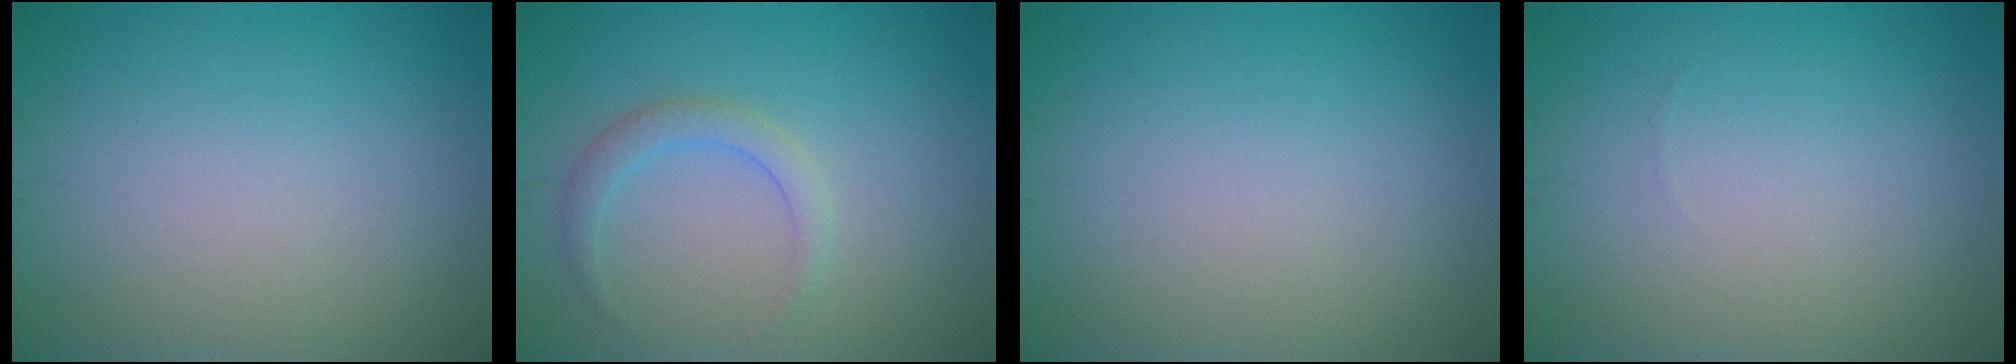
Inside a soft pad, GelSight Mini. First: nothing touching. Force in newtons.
{"total": 2.0, "press": 2.0, "slide": 0.2}
{"total": 0.0}
{"total": 0.0}